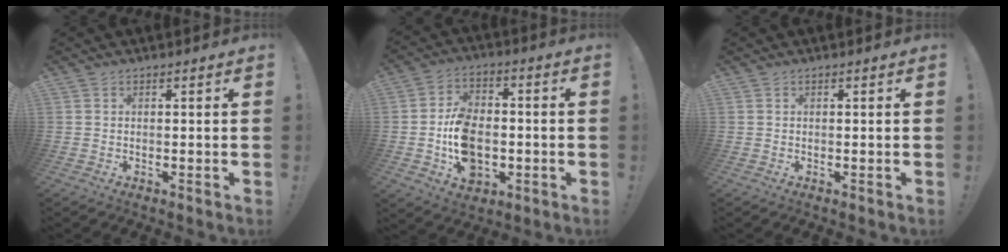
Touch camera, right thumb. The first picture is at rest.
{"total": 13.5, "force": [-3.2, 10.1, 8.3], "torque": [-0.126, 0.018, -0.051]}
{"total": 0.0}